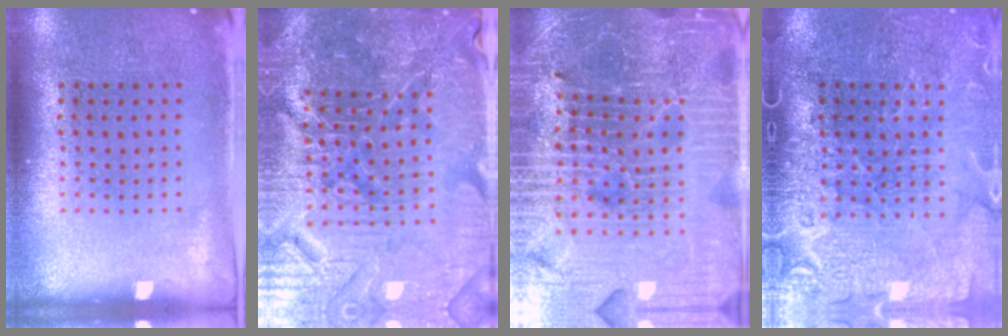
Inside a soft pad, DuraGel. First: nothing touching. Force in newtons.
{"total": 6.1, "press": 5.6, "slide": 2.4}
{"total": 5.9, "press": 5.4, "slide": 2.4}
{"total": 3.9, "press": 3.6, "slide": 1.5}